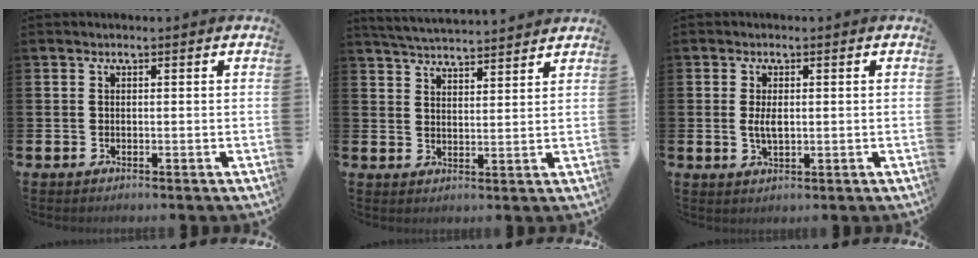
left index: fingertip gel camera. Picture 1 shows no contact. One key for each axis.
{"total": 4.8, "fx": 4.8, "fy": 0.0, "fz": 0.2, "tx": -0.020, "ty": -0.030, "tz": 0.086}
{"total": 2.6, "fx": 0.3, "fy": 1.2, "fz": 2.3, "tx": -0.034, "ty": -0.001, "tz": 0.001}